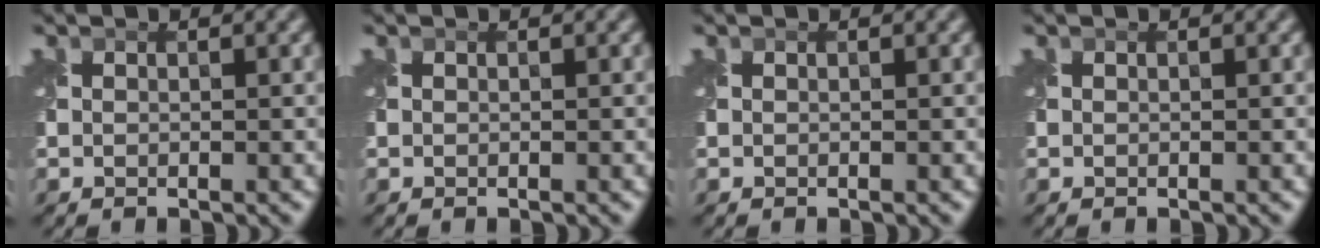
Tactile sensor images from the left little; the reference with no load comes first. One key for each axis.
{"total": 0.0}
{"total": 0.0}
{"total": 0.0}